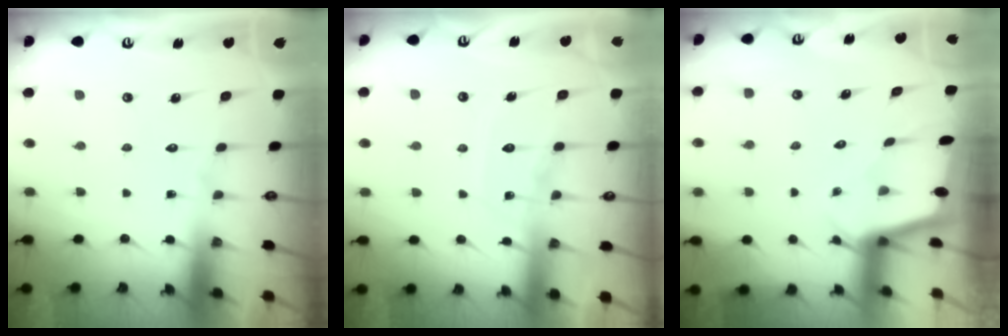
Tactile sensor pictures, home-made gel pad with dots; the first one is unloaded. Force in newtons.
{"total": 8.0, "press": 8.0, "slide": 0.6}
{"total": 1.7, "press": 1.6, "slide": 0.2}